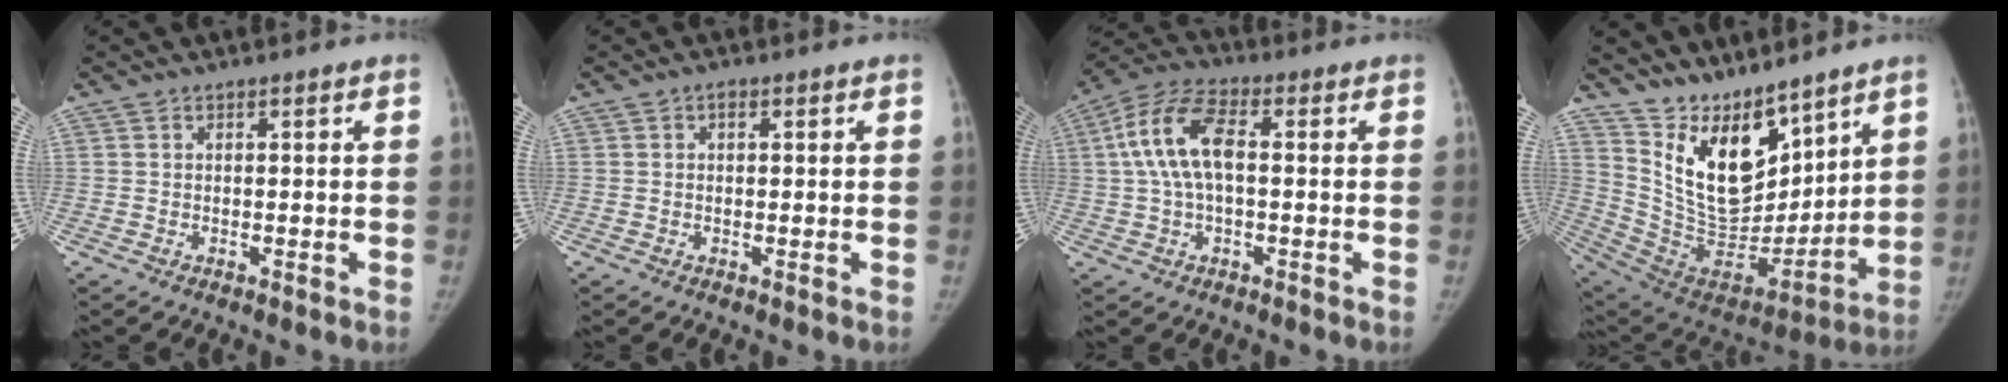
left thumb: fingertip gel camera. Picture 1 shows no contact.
{"total": 1.1, "force": [0.1, 0.8, 0.8], "torque": [-0.005, 0.002, -0.001]}
{"total": 11.3, "force": [1.0, 5.6, 9.8], "torque": [-0.203, 0.035, 0.015]}
{"total": 18.5, "force": [12.6, 9.2, 10.0], "torque": [-0.119, -0.084, 0.249]}